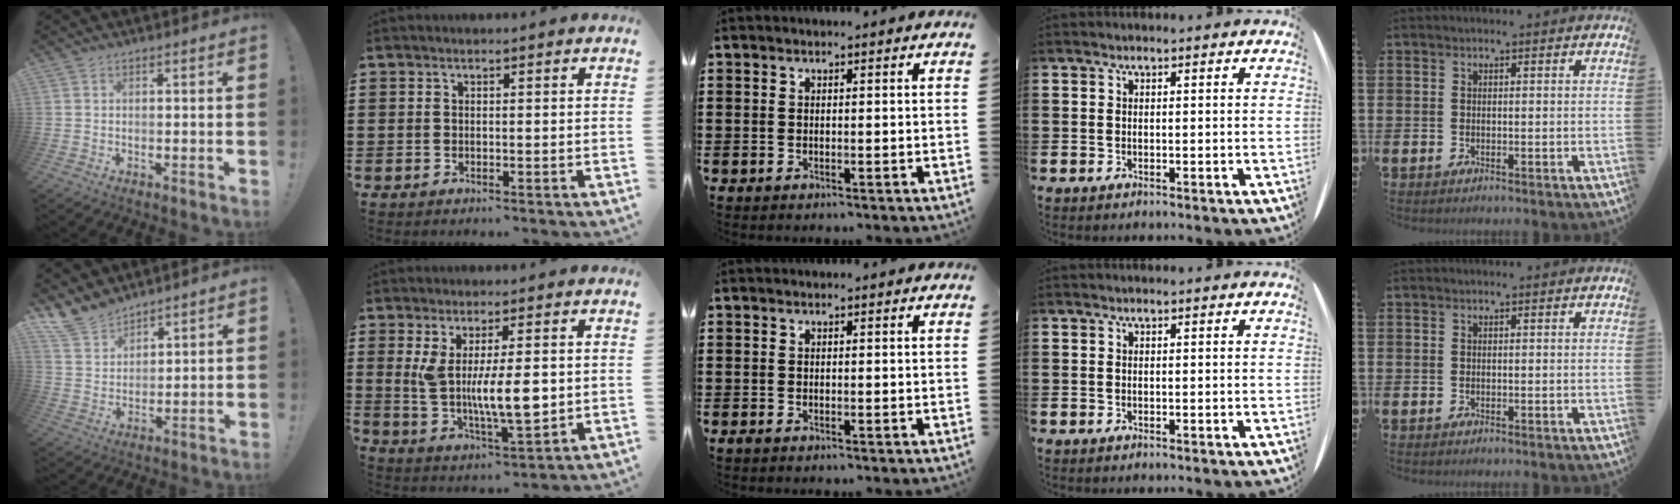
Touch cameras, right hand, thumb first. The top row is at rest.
{"thumb": {"total": 10.1, "force": [8.7, 4.6, 2.1], "torque": [-0.047, -0.063, 0.172]}, "index": {"total": 10.2, "force": [0.8, 3.2, 9.7], "torque": [-0.182, -0.013, 0.008]}}